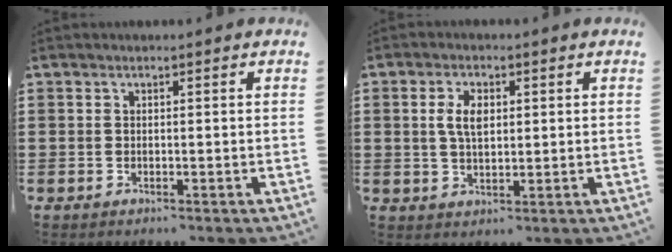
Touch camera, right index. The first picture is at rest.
{"total": 4.5, "force": [0.9, 2.3, 3.8], "torque": [-0.079, 0.010, 0.014]}